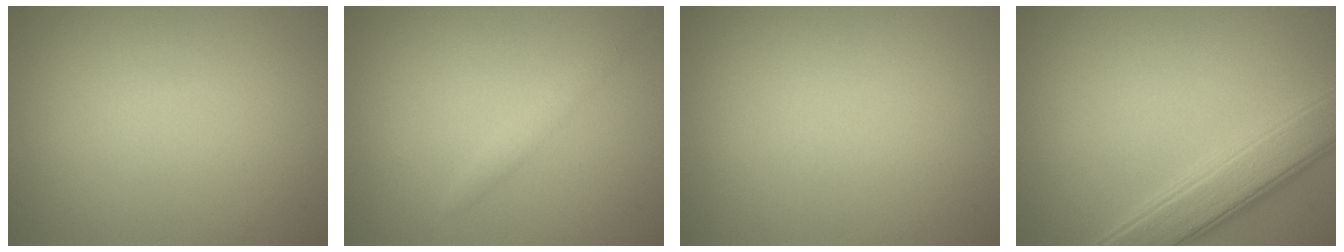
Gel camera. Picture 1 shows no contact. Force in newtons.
{"total": 1.3, "press": 1.3, "slide": 0.1}
{"total": 0.0}
{"total": 4.8, "press": 4.8, "slide": 0.3}